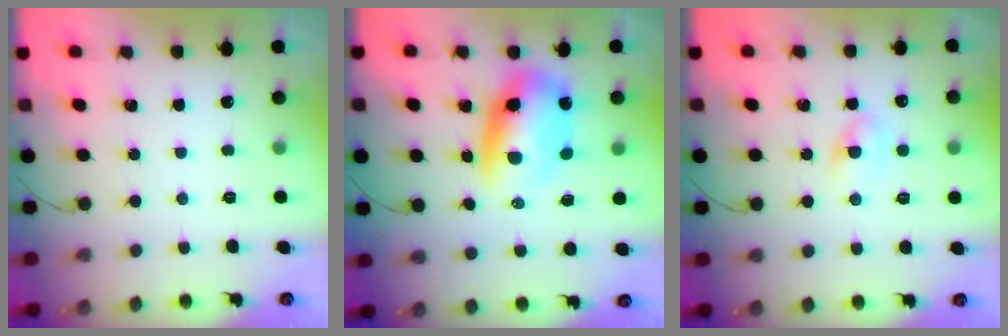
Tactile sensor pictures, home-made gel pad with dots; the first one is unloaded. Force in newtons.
{"total": 10.2, "press": 10.0, "slide": 2.3}
{"total": 3.3, "press": 3.1, "slide": 1.3}